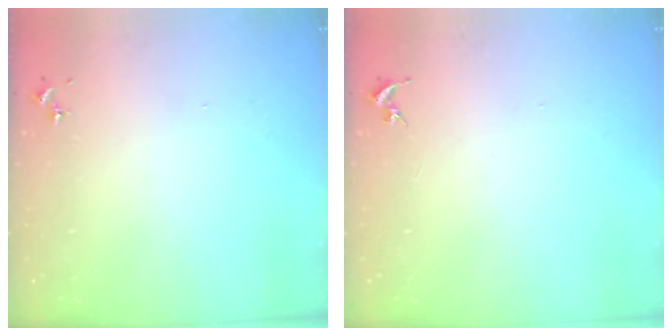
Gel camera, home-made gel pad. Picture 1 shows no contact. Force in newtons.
{"total": 0.0}